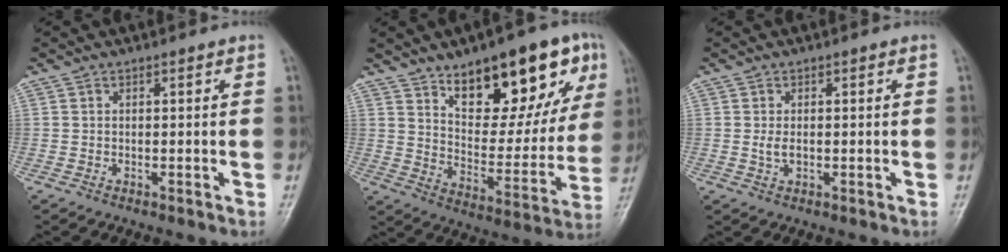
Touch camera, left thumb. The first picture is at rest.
{"total": 22.2, "force": [12.0, 9.4, 16.1], "torque": [-0.177, -0.048, 0.187]}
{"total": 1.9, "force": [0.0, 1.1, 1.6], "torque": [-0.034, -0.001, -0.002]}